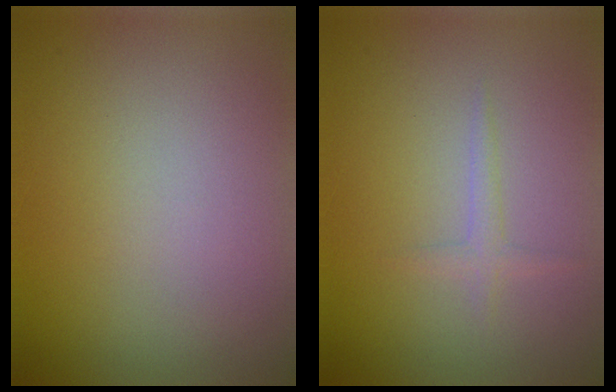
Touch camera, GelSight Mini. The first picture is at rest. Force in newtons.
{"total": 1.1, "press": 1.1, "slide": 0.1}